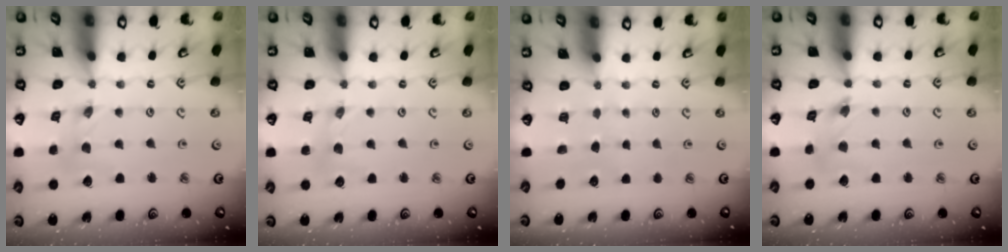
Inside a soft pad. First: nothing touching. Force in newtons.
{"total": 1.4, "press": 1.4, "slide": 0.3}
{"total": 0.0}
{"total": 3.2, "press": 3.2, "slide": 0.4}